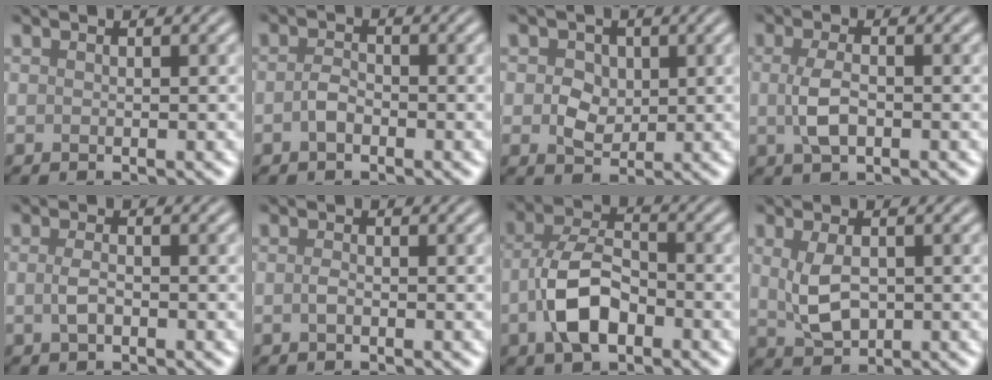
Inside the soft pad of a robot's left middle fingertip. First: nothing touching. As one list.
[{"total": 1.5, "force": [-0.7, 0.8, 1.1], "torque": [-0.024, 0.002, -0.017]}, {"total": 2.7, "force": [0.2, 2.2, 1.5], "torque": [-0.027, -0.003, 0.001]}, {"total": 2.9, "force": [-0.2, 1.4, 2.5], "torque": [-0.058, -0.003, -0.005]}, {"total": 1.5, "force": [-0.4, 0.7, 1.3], "torque": [-0.030, 0.000, -0.010]}, {"total": 0.8, "force": [-0.3, 0.3, 0.7], "torque": [-0.017, 0.000, -0.007]}, {"total": 6.1, "force": [-1.9, 3.4, 4.8], "torque": [-0.097, 0.001, -0.041]}, {"total": 3.5, "force": [0.3, 2.1, 2.8], "torque": [-0.067, -0.003, 0.011]}]